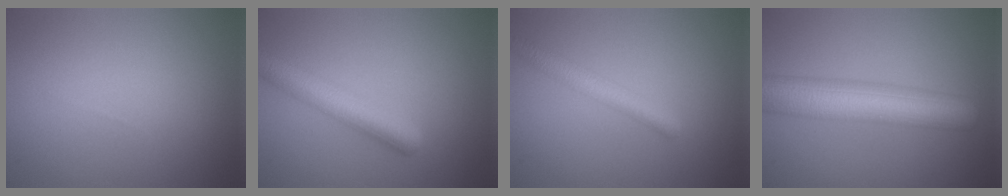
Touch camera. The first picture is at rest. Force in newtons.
{"total": 4.5, "press": 4.5, "slide": 0.2}
{"total": 3.0, "press": 3.0, "slide": 0.0}
{"total": 9.1, "press": 9.1, "slide": 0.2}